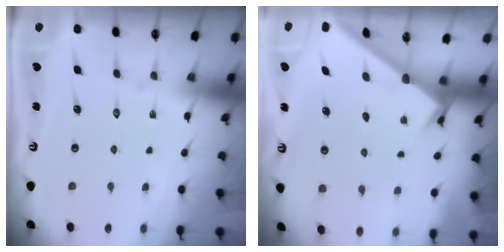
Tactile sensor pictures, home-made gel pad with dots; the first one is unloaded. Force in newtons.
{"total": 2.2, "press": 2.2, "slide": 0.1}